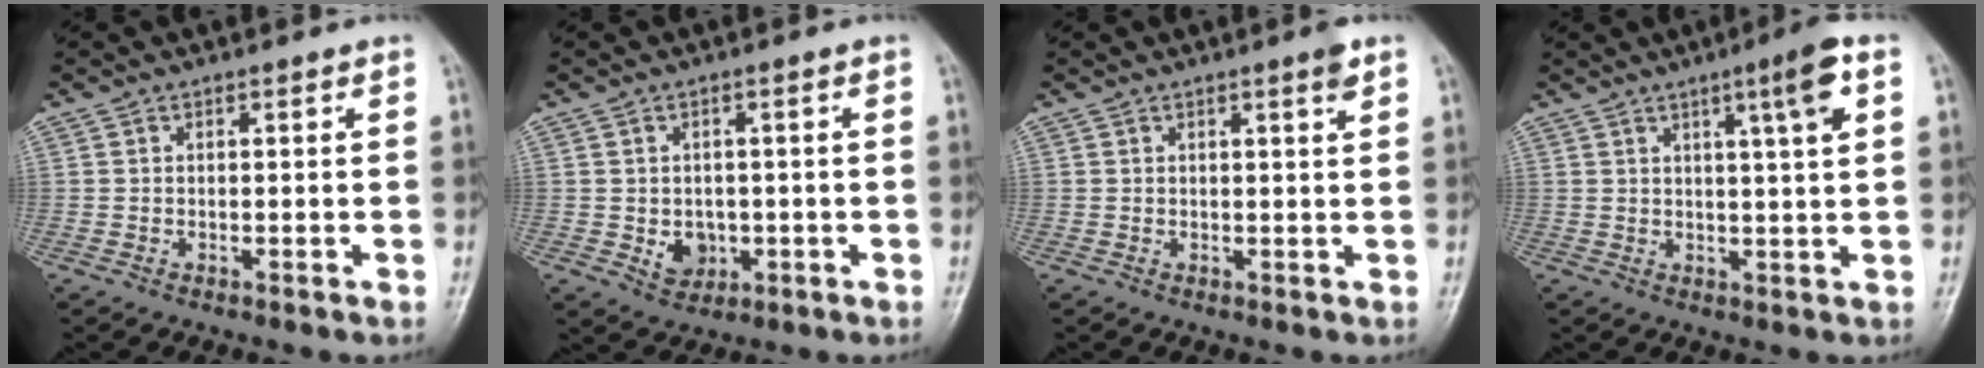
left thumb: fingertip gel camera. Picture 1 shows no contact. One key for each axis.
{"total": 4.2, "fx": -0.7, "fy": 3.5, "fz": 2.3, "tx": -0.015, "ty": 0.002, "tz": 0.000}
{"total": 2.0, "fx": 1.2, "fy": 0.0, "fz": 1.6, "tx": -0.023, "ty": -0.007, "tz": 0.017}
{"total": 6.7, "fx": 2.9, "fy": 0.3, "fz": 6.0, "tx": -0.095, "ty": -0.004, "tz": 0.044}